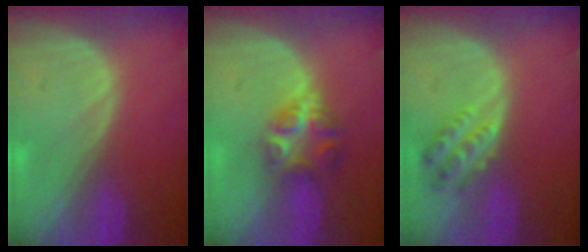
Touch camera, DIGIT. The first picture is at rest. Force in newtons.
{"total": 6.1, "press": 5.4, "slide": 2.8}
{"total": 4.4, "press": 4.2, "slide": 1.3}